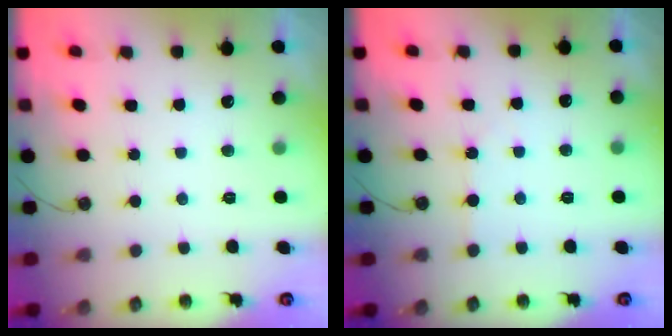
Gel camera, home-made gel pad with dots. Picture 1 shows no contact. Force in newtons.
{"total": 2.2, "press": 2.2, "slide": 0.4}